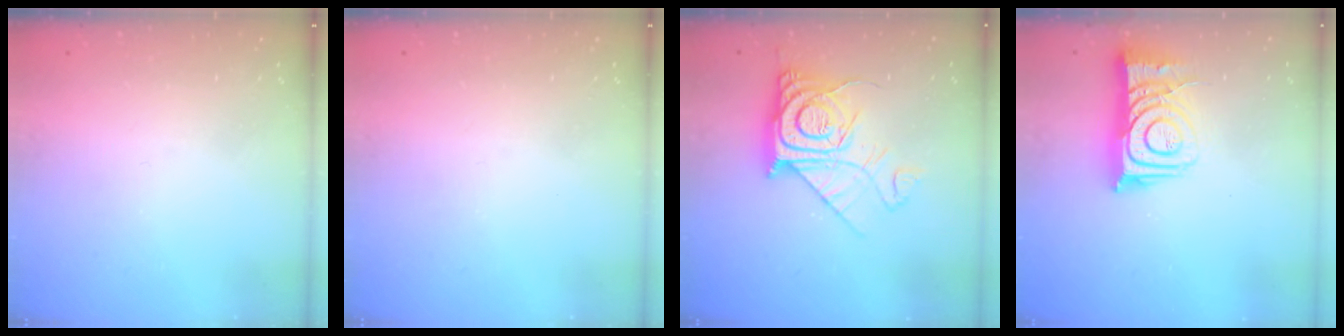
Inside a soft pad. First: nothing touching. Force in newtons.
{"total": 0.0}
{"total": 15.1, "press": 15.0, "slide": 1.4}
{"total": 10.9, "press": 10.9, "slide": 1.1}